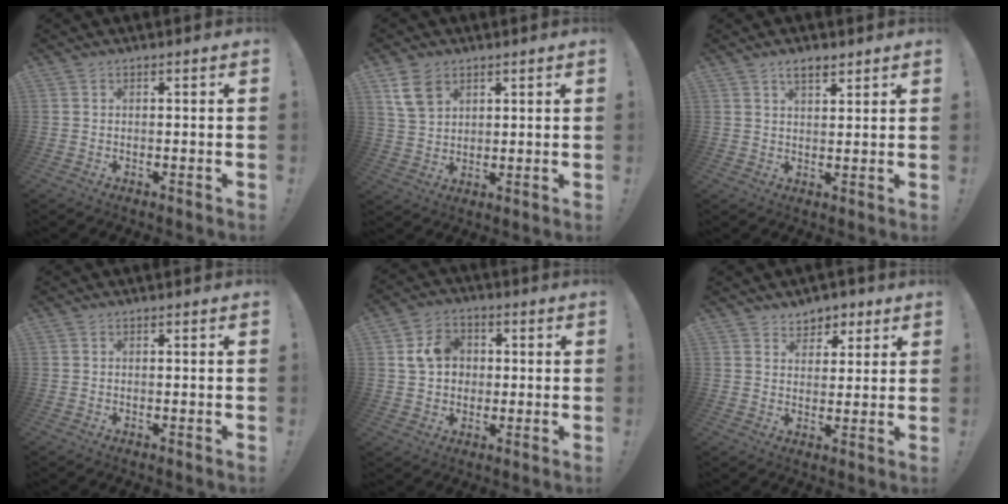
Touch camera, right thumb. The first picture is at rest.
{"total": 8.1, "force": [4.8, 5.5, 3.5], "torque": [-0.049, -0.012, 0.094]}
{"total": 4.4, "force": [3.1, 2.0, 2.5], "torque": [-0.036, -0.014, 0.054]}
{"total": 0.0}
{"total": 10.3, "force": [2.1, 8.8, 5.0], "torque": [-0.087, 0.015, 0.049]}
{"total": 6.1, "force": [4.0, 4.5, 0.7], "torque": [-0.001, -0.030, 0.076]}